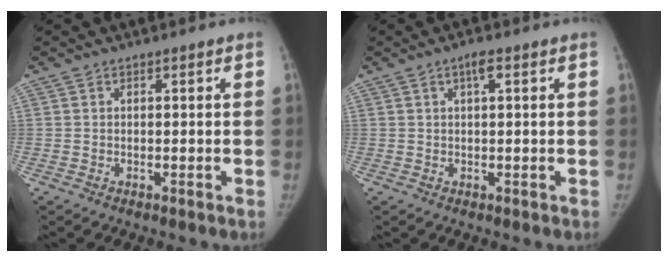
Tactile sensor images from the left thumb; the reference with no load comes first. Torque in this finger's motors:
{"motor_torque": [0.10, 0.04, 0.13, 0.50, 0.08]}